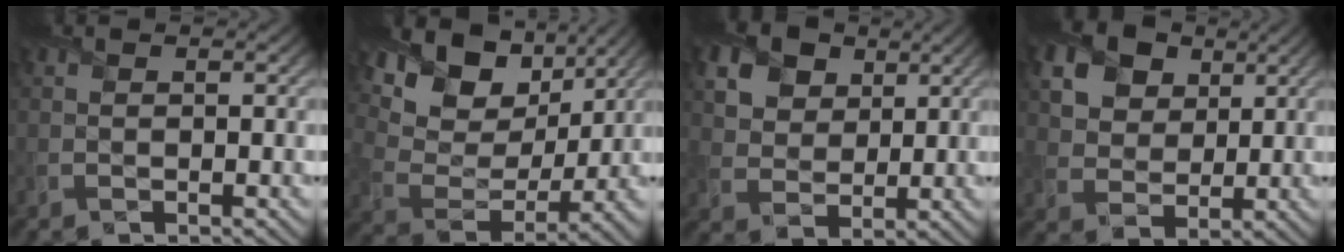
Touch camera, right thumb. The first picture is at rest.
{"total": 13.5, "force": [8.4, 7.6, 7.2], "torque": [-0.165, 0.009, 0.142]}
{"total": 11.0, "force": [5.8, 7.8, 5.1], "torque": [-0.158, 0.016, 0.107]}
{"total": 14.4, "force": [7.4, 10.4, 6.7], "torque": [-0.193, 0.023, 0.148]}